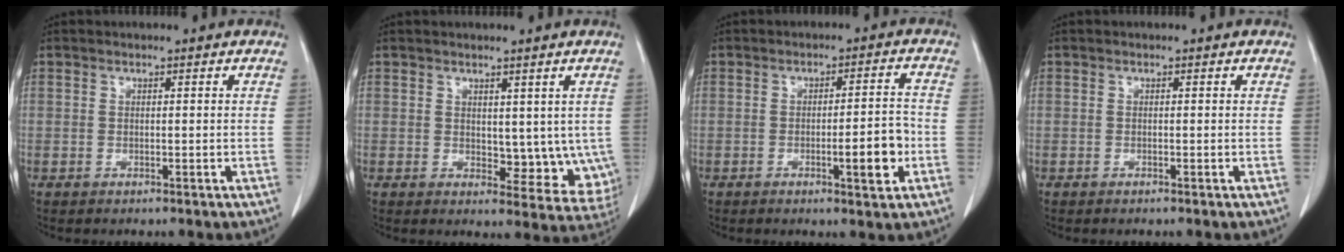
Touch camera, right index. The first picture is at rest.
{"total": 7.4, "force": [1.1, 4.3, 5.9], "torque": [-0.049, -0.013, 0.022]}
{"total": 6.1, "force": [-1.9, 0.9, 5.7], "torque": [-0.076, 0.004, -0.023]}
{"total": 0.0}